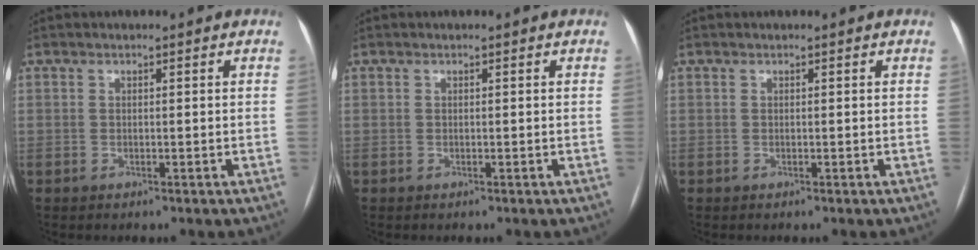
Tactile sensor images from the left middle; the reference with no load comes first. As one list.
[{"total": 0.0}, {"total": 0.0}]